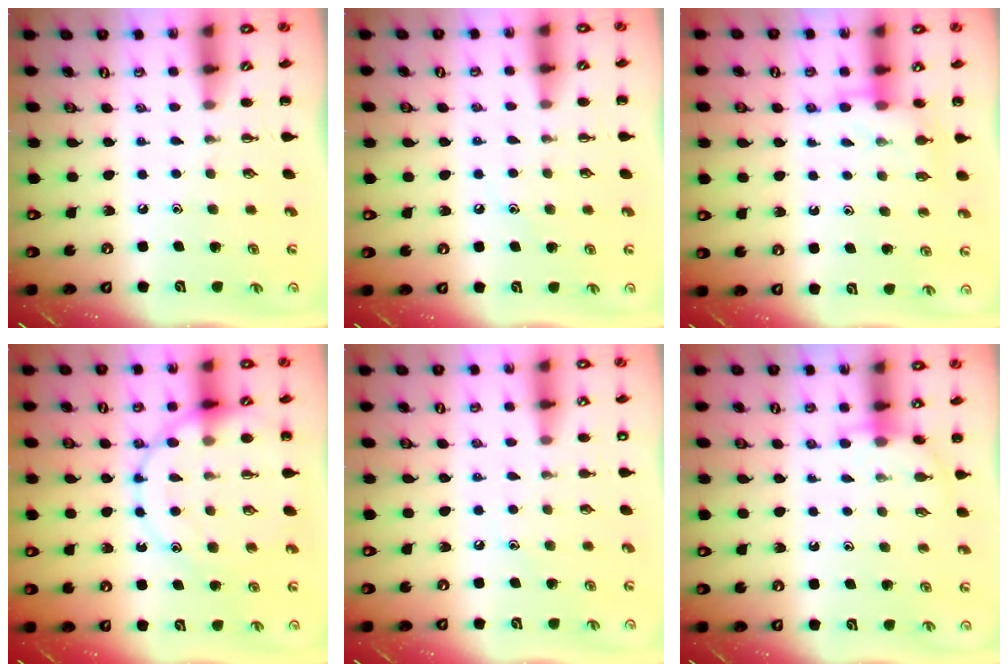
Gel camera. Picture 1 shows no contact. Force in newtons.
{"total": 6.8, "press": 6.6, "slide": 1.7}
{"total": 7.9, "press": 7.8, "slide": 0.7}
{"total": 16.8, "press": 16.7, "slide": 2.3}
{"total": 6.5, "press": 6.3, "slide": 1.4}
{"total": 5.6, "press": 5.5, "slide": 1.2}